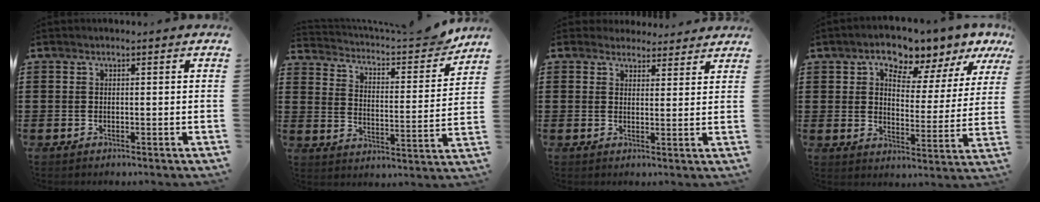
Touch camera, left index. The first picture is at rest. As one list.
[{"total": 4.2, "force": [3.9, 0.5, 1.5], "torque": [-0.044, -0.032, 0.056]}, {"total": 3.3, "force": [3.1, 1.2, 0.2], "torque": [-0.005, -0.006, 0.058]}, {"total": 7.7, "force": [6.3, 2.7, 3.6], "torque": [-0.065, -0.029, 0.104]}]